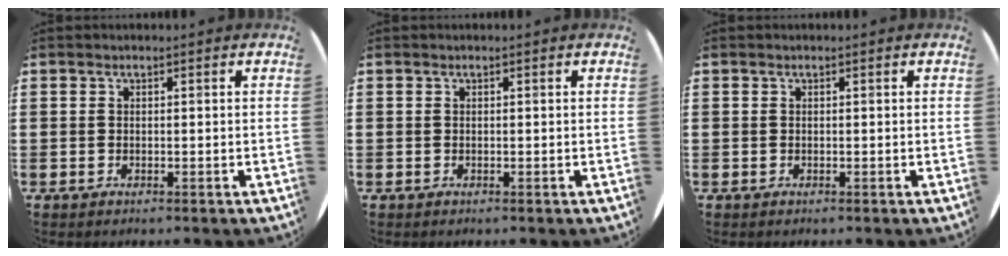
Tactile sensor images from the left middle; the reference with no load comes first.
{"total": 0.0}
{"total": 0.0}